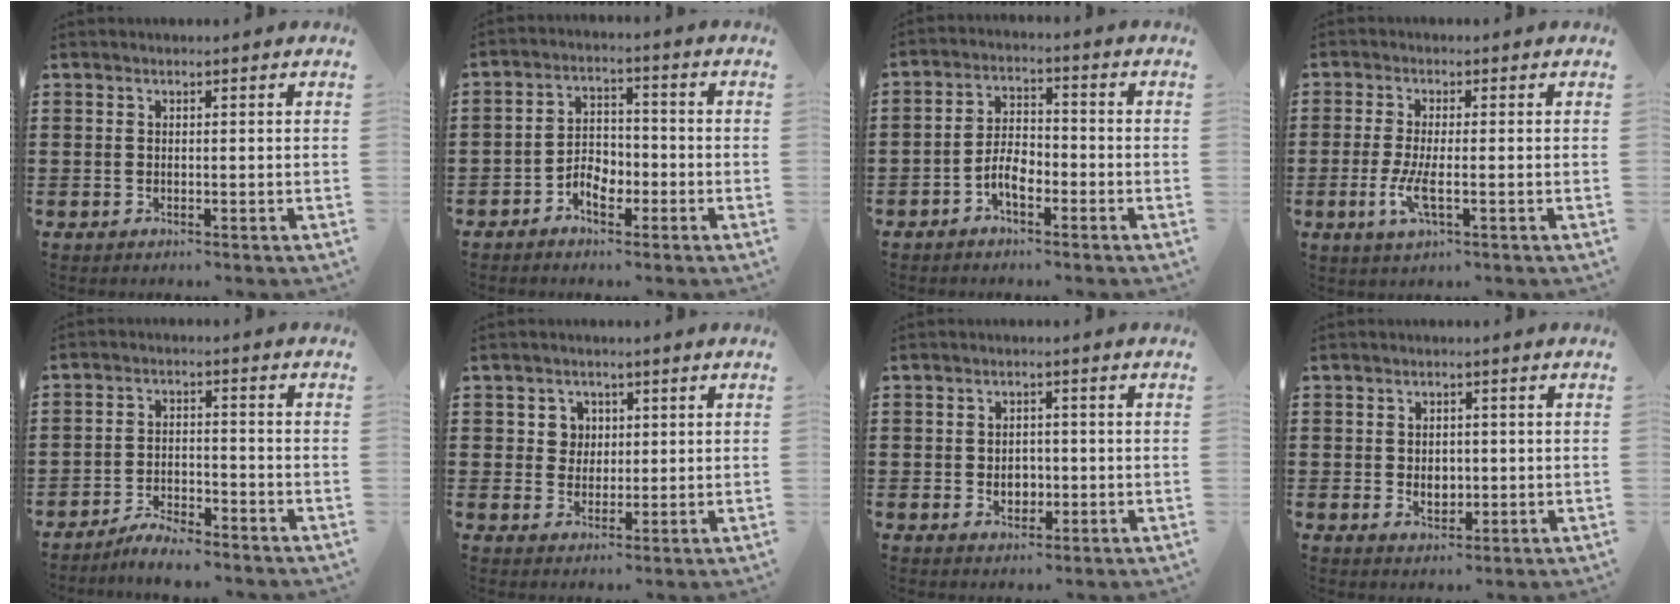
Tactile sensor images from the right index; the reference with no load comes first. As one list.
[{"total": 4.3, "force": [-2.4, 2.7, 2.4], "torque": [-0.044, 0.009, -0.046]}, {"total": 4.7, "force": [-2.4, 2.3, 3.3], "torque": [-0.078, 0.002, -0.051]}, {"total": 4.4, "force": [-1.4, 0.9, 4.0], "torque": [-0.086, -0.009, -0.029]}, {"total": 4.0, "force": [-3.9, 0.5, 0.7], "torque": [-0.016, 0.012, -0.081]}, {"total": 3.4, "force": [1.0, 3.2, 0.9], "torque": [-0.031, 0.011, 0.017]}, {"total": 2.7, "force": [-0.4, 2.2, 1.5], "torque": [-0.026, 0.004, -0.013]}, {"total": 2.4, "force": [0.0, 1.9, 1.4], "torque": [-0.025, 0.006, -0.004]}]